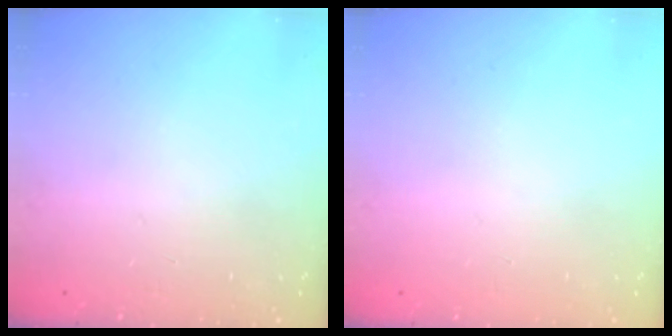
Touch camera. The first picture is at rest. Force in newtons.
{"total": 0.0}